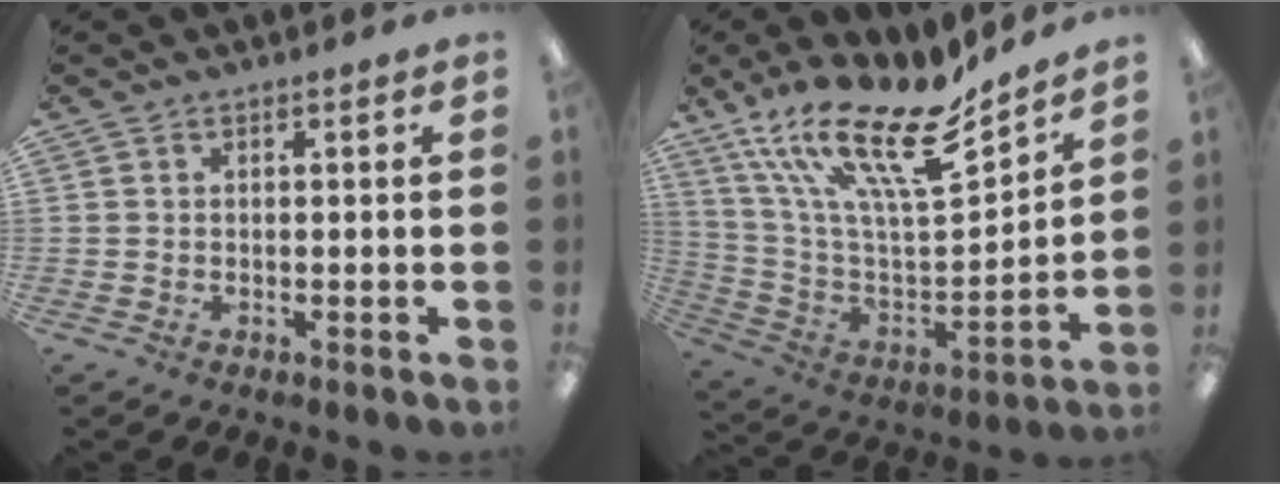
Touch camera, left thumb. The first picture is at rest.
{"total": 22.0, "force": [15.6, 6.5, 14.1], "torque": [-0.271, -0.112, 0.265]}